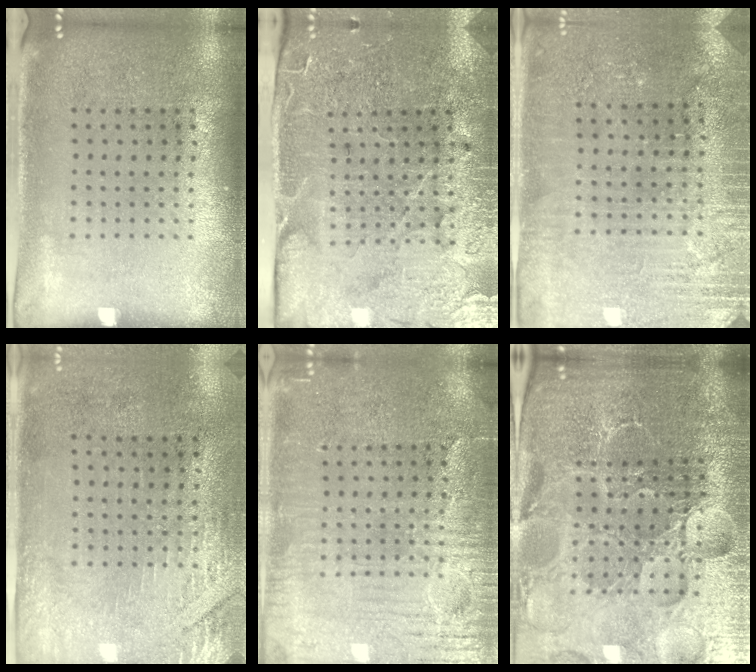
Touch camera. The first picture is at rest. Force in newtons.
{"total": 3.6, "press": 3.5, "slide": 0.6}
{"total": 3.0, "press": 2.9, "slide": 0.5}
{"total": 2.9, "press": 2.5, "slide": 1.5}
{"total": 4.4, "press": 4.4, "slide": 0.4}
{"total": 6.1, "press": 5.6, "slide": 2.4}